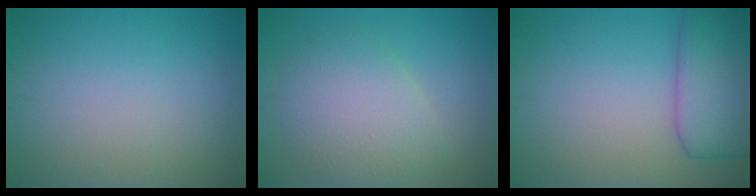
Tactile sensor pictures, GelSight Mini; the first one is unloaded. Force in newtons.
{"total": 4.6, "press": 4.6, "slide": 0.3}
{"total": 6.0, "press": 6.0, "slide": 0.1}